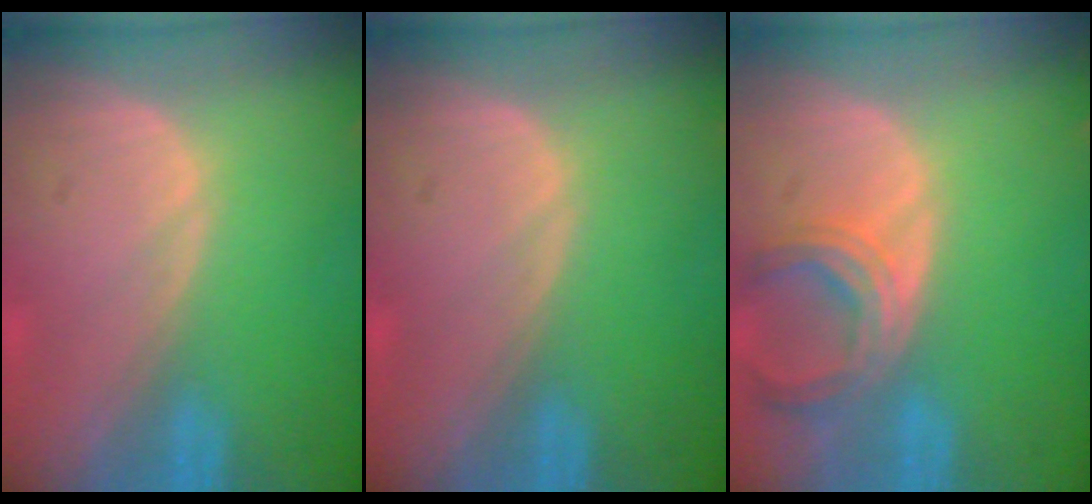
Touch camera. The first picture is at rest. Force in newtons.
{"total": 0.0}
{"total": 5.9, "press": 5.5, "slide": 2.2}